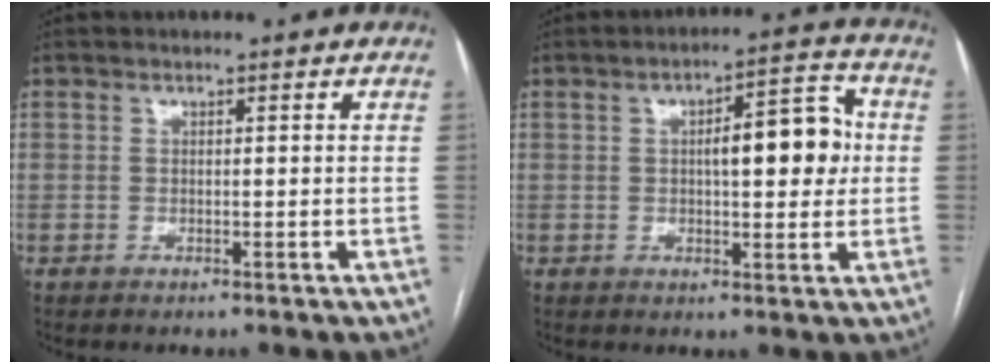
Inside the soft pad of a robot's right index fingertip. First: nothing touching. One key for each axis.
{"total": 9.4, "fx": 0.9, "fy": 2.8, "fz": 8.9, "tx": -0.123, "ty": 0.024, "tz": 0.014}